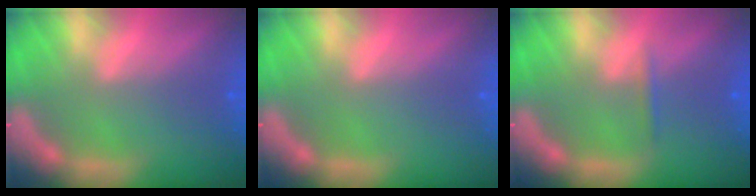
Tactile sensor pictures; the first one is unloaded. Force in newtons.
{"total": 0.0}
{"total": 0.9}